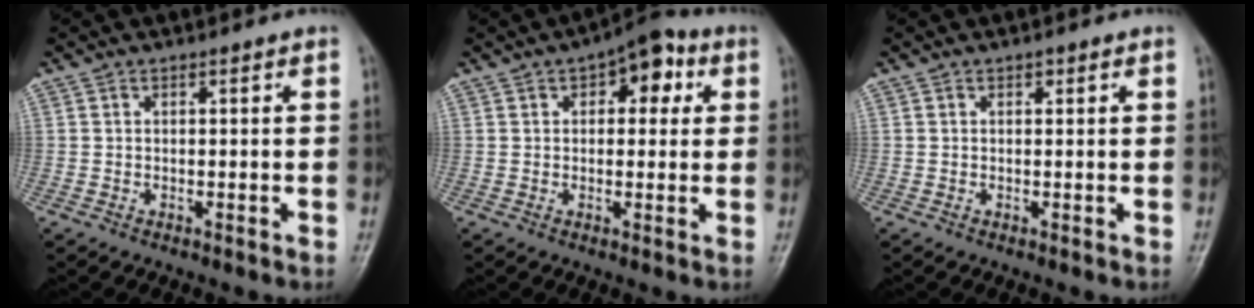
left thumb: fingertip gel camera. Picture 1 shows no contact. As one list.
[{"total": 8.8, "force": [3.2, 4.8, 6.6], "torque": [-0.048, 0.009, 0.032]}, {"total": 0.7, "force": [0.4, 0.4, 0.4], "torque": [-0.002, -0.001, 0.004]}]